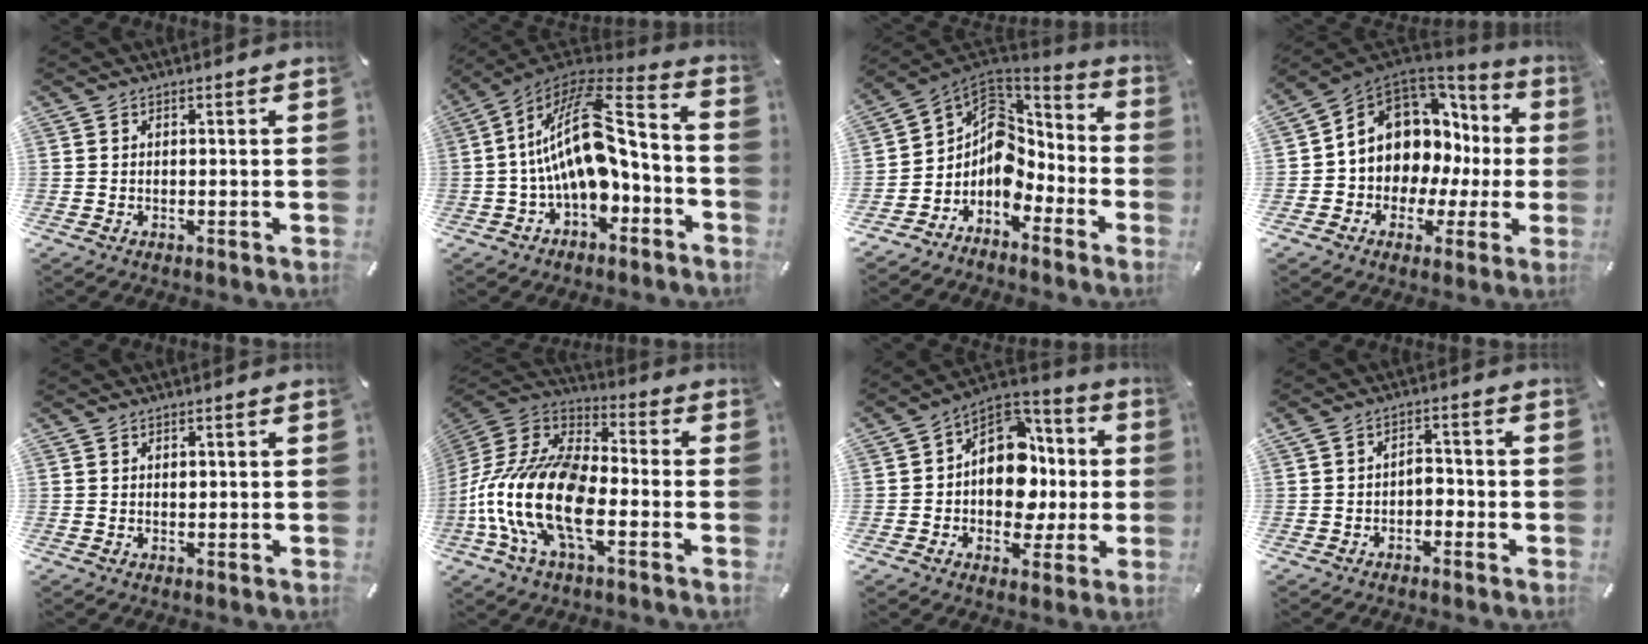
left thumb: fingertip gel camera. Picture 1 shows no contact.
{"total": 18.3, "force": [0.8, 10.3, 15.1], "torque": [-0.294, -0.009, 0.015]}
{"total": 8.5, "force": [-2.8, 7.4, 2.9], "torque": [-0.058, -0.015, -0.050]}
{"total": 10.7, "force": [3.6, 9.1, 4.4], "torque": [-0.085, -0.046, 0.073]}
{"total": 0.6, "force": [0.2, 0.5, 0.4], "torque": [-0.007, 0.000, 0.003]}
{"total": 19.9, "force": [-7.2, 10.5, 15.3], "torque": [-0.344, 0.012, -0.127]}
{"total": 16.2, "force": [-0.6, 12.7, 10.0], "torque": [-0.154, -0.002, -0.006]}
{"total": 3.6, "force": [-1.7, 2.4, 2.0], "torque": [-0.038, 0.015, -0.035]}